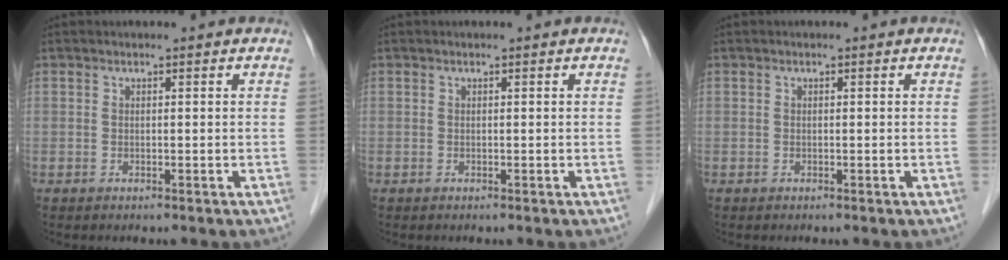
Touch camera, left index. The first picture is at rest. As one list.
[{"total": 0.0}, {"total": 0.0}]